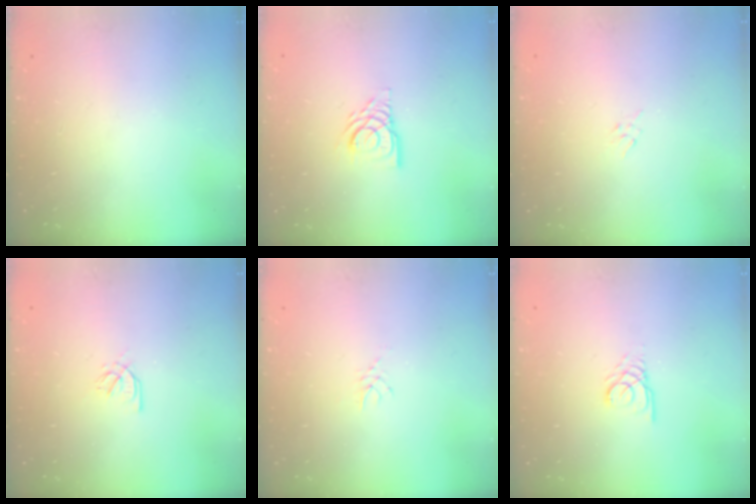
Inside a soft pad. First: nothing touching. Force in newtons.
{"total": 8.1, "press": 8.1, "slide": 0.7}
{"total": 1.6, "press": 1.6, "slide": 0.4}
{"total": 1.6, "press": 1.5, "slide": 0.3}
{"total": 2.7, "press": 2.7, "slide": 0.4}
{"total": 2.6, "press": 2.6, "slide": 0.2}